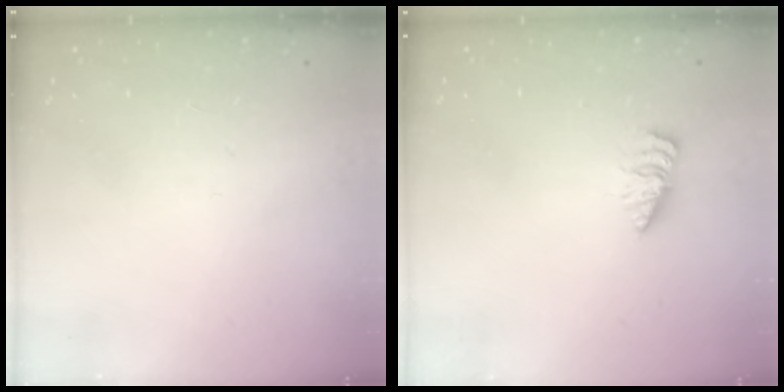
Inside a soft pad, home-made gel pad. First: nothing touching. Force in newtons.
{"total": 2.0, "press": 2.0, "slide": 0.4}